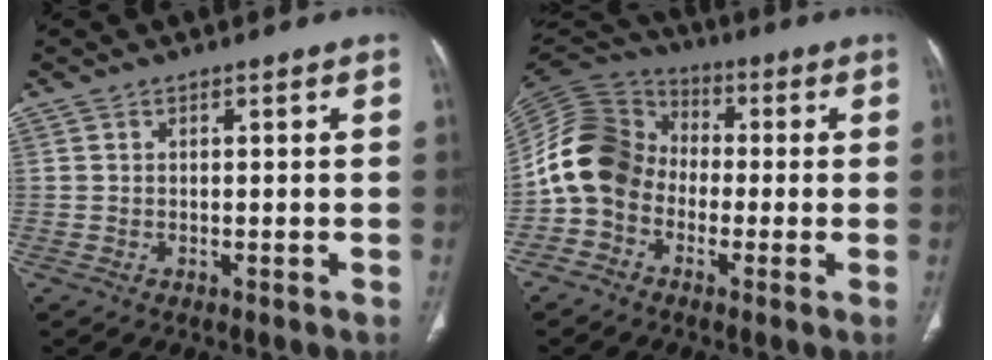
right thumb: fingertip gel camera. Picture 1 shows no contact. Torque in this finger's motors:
{"motor_torque": [0.62, 0.82, 0.90, -0.72, 0.15]}